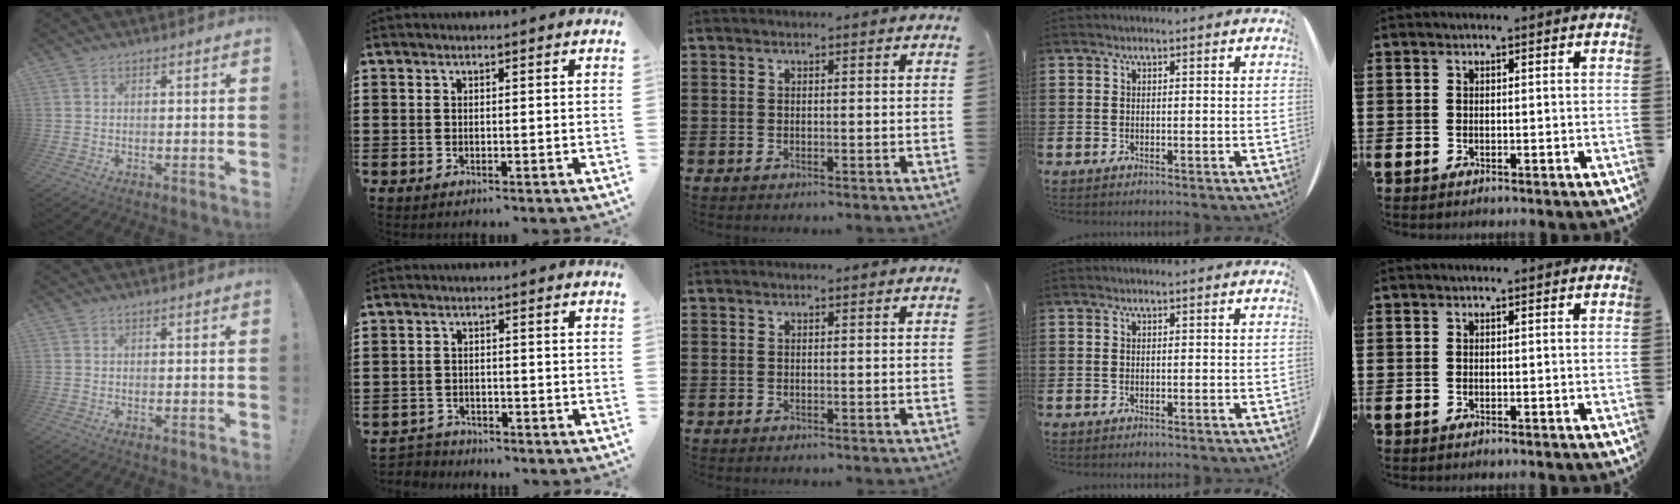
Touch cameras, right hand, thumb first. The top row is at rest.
{"index": {"total": 2.4, "force": [-2.3, 0.6, -0.3], "torque": [-0.002, 0.003, -0.053]}}